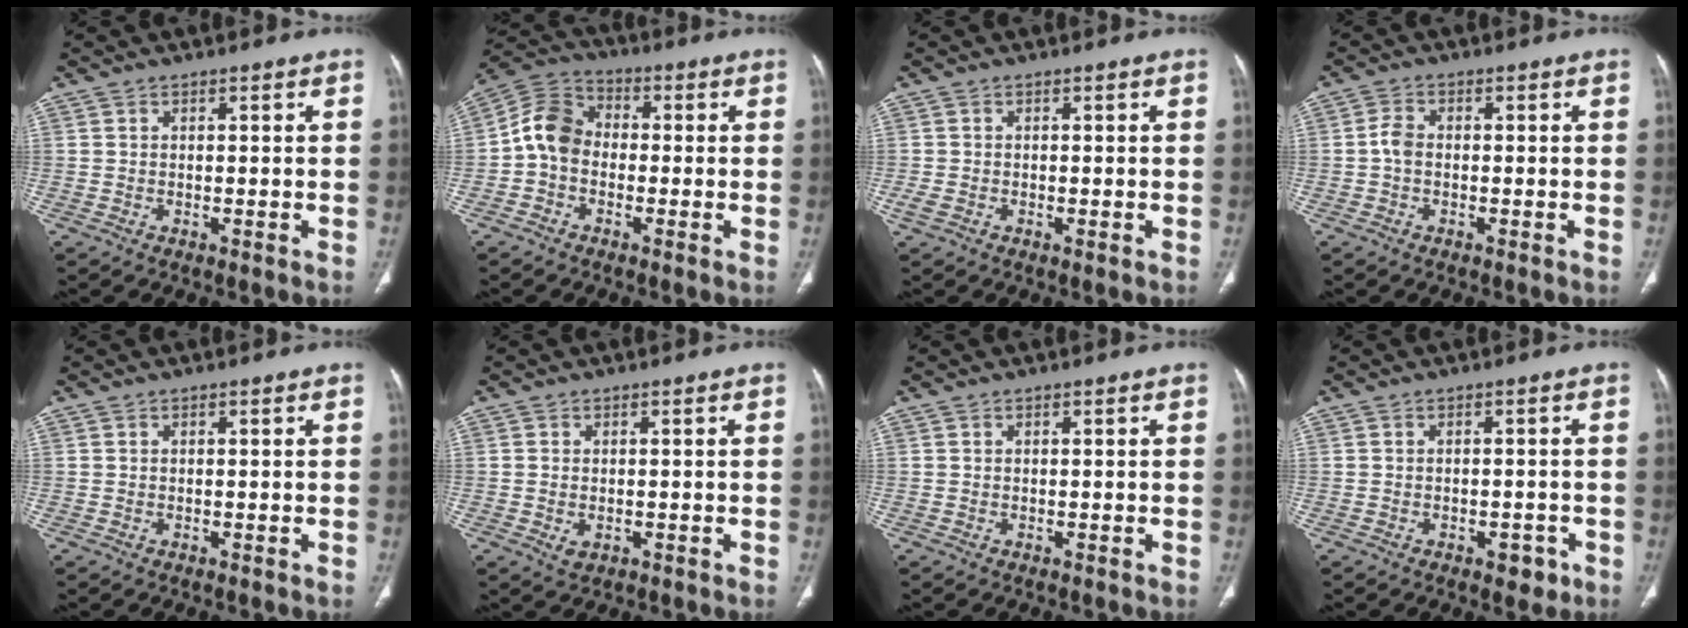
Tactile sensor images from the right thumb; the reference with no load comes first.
{"total": 8.3, "force": [-1.2, 6.5, 5.1], "torque": [-0.086, 0.029, -0.039]}
{"total": 2.0, "force": [-0.6, 1.2, 1.5], "torque": [-0.039, 0.002, -0.009]}
{"total": 2.6, "force": [-0.4, 1.7, 1.9], "torque": [-0.036, 0.006, -0.015]}
{"total": 0.0}
{"total": 2.1, "force": [-0.4, 1.4, 1.4], "torque": [-0.028, 0.000, -0.001]}
{"total": 0.0}
{"total": 3.3, "force": [-1.6, 1.9, 2.1], "torque": [-0.014, 0.008, -0.015]}